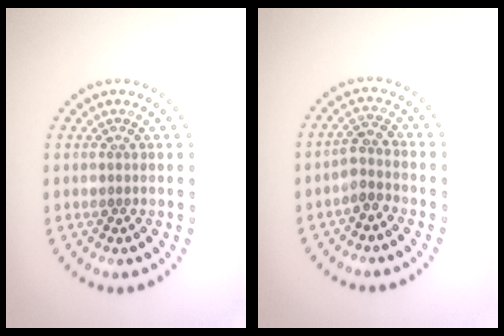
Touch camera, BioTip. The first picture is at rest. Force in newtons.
{"total": 2.0, "press": 1.7, "slide": 1.0}